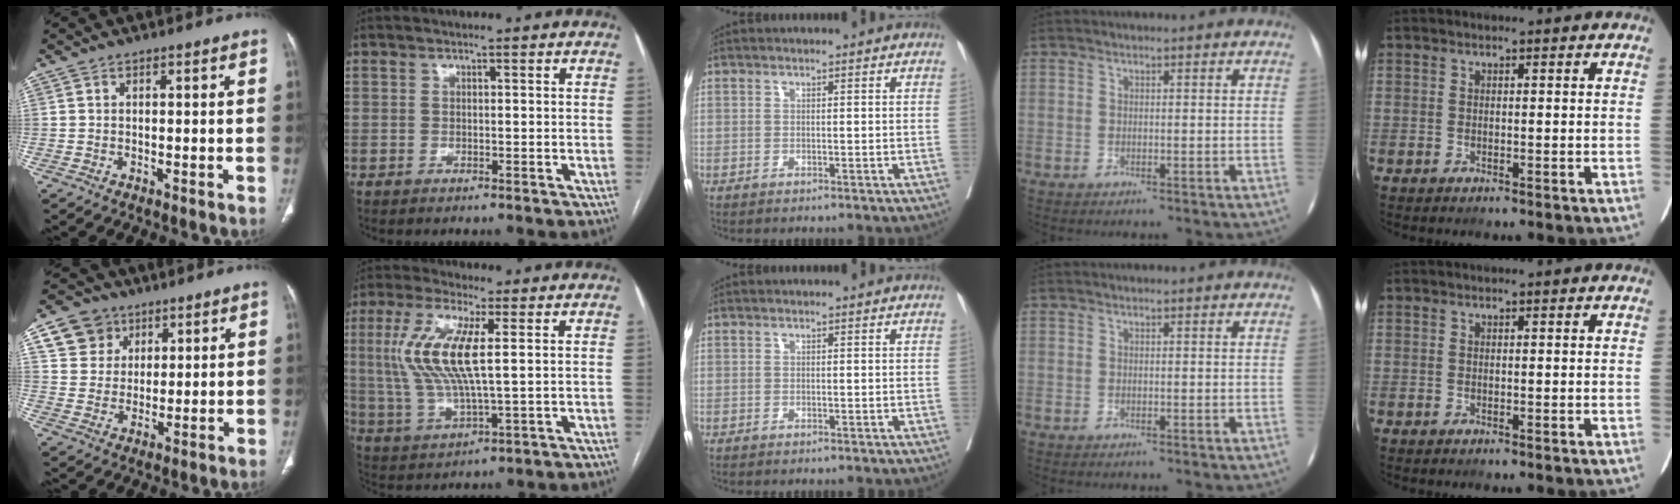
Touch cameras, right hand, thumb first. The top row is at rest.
{"thumb": {"total": 8.7, "force": [4.3, 7.3, 2.0], "torque": [-0.009, -0.013, 0.081]}, "index": {"total": 11.8, "force": [2.3, 2.3, 11.4], "torque": [-0.258, 0.005, 0.046]}}